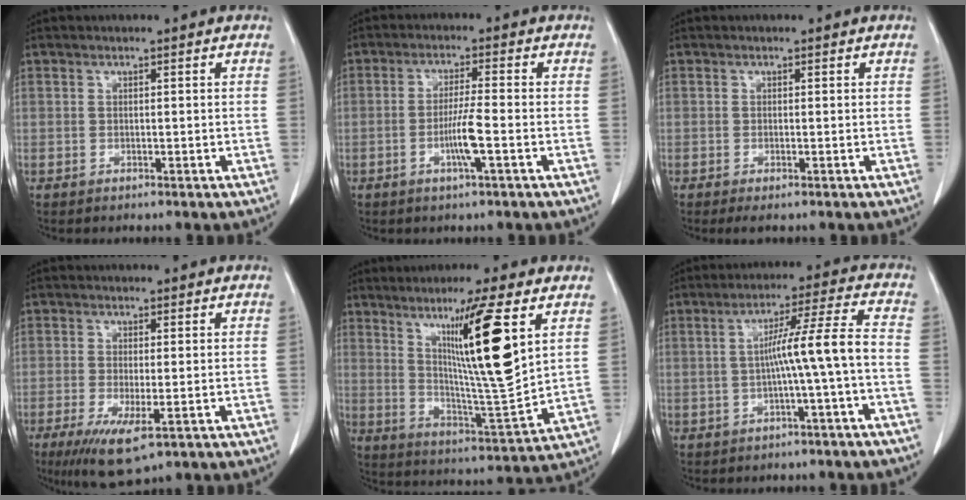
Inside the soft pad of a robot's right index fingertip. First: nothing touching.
{"total": 5.0, "force": [-1.6, -0.3, 4.7], "torque": [-0.088, -0.004, -0.029]}
{"total": 1.3, "force": [-0.8, 0.2, 1.1], "torque": [-0.018, -0.003, -0.011]}
{"total": 7.1, "force": [-3.3, 1.6, 6.1], "torque": [-0.107, -0.020, -0.050]}
{"total": 14.8, "force": [6.0, -0.4, 13.5], "torque": [-0.224, -0.019, 0.105]}
{"total": 7.6, "force": [-1.8, -1.4, 7.2], "torque": [-0.122, 0.022, -0.023]}